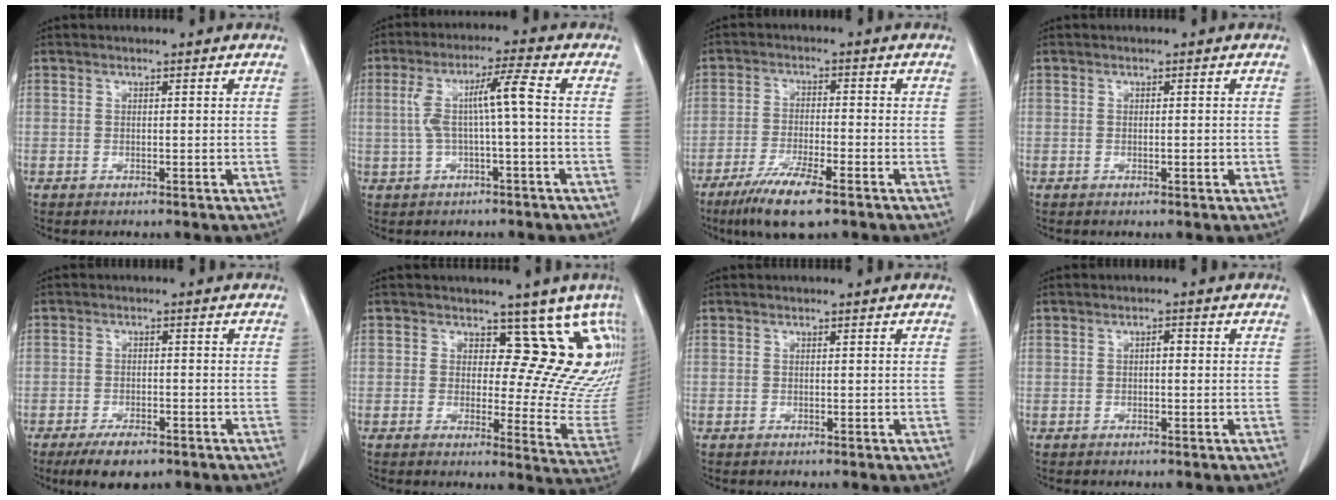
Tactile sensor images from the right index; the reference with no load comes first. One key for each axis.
{"total": 6.7, "fx": 0.1, "fy": 0.0, "fz": 6.7, "tx": -0.135, "ty": 0.028, "tz": 0.004}
{"total": 8.4, "fx": -5.5, "fy": 1.0, "fz": 6.3, "tx": -0.119, "ty": -0.019, "tz": -0.096}
{"total": 0.9, "fx": -0.3, "fy": 0.2, "fz": 0.9, "tx": -0.016, "ty": 0.000, "tz": -0.003}
{"total": 5.3, "fx": -3.7, "fy": 2.0, "fz": 3.3, "tx": -0.056, "ty": -0.004, "tz": -0.057}
{"total": 13.8, "fx": 10.0, "fy": 6.2, "fz": 7.3, "tx": -0.058, "ty": -0.034, "tz": 0.083}
{"total": 0.0}
{"total": 1.1, "fx": 0.0, "fy": 0.4, "fz": 1.0, "tx": -0.014, "ty": 0.004, "tz": -0.002}